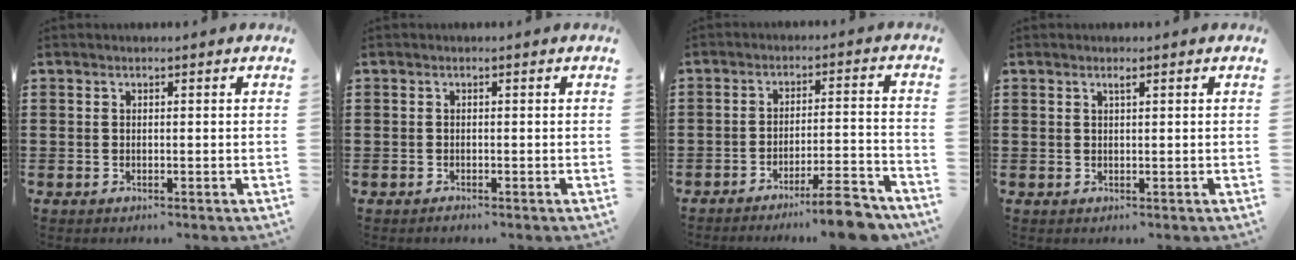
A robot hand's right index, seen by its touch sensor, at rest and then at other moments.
{"total": 0.5, "force": [-0.5, 0.2, 0.0], "torque": [0.001, 0.002, -0.012]}
{"total": 8.0, "force": [-6.8, 0.1, 4.3], "torque": [-0.060, 0.004, -0.122]}
{"total": 0.7, "force": [0.4, 0.0, 0.6], "torque": [-0.012, -0.001, 0.008]}